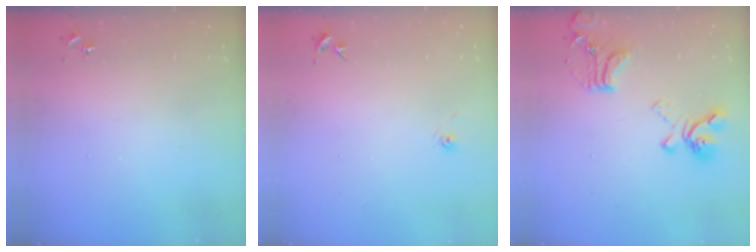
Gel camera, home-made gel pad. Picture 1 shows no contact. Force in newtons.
{"total": 3.3, "press": 2.8, "slide": 1.7}
{"total": 18.2, "press": 18.1, "slide": 1.7}